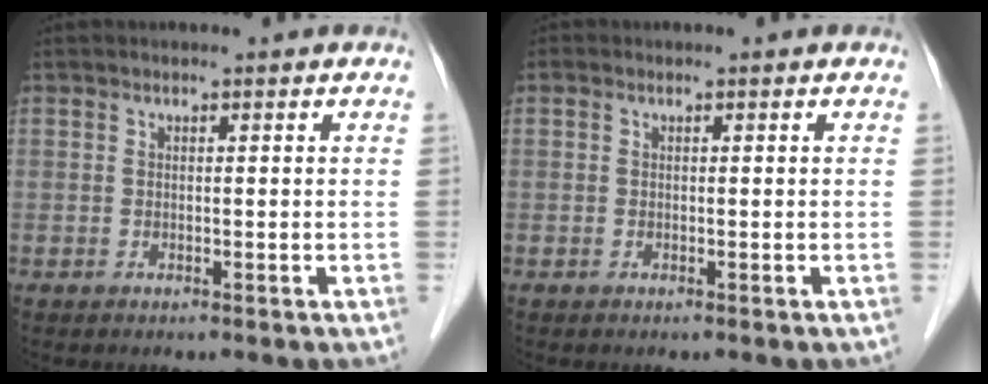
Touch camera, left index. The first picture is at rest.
{"total": 0.0}